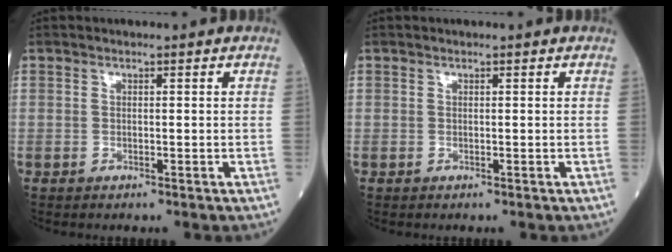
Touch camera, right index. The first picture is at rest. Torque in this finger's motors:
{"motor_torque": [0.00, 0.00, 0.00, 0.00]}